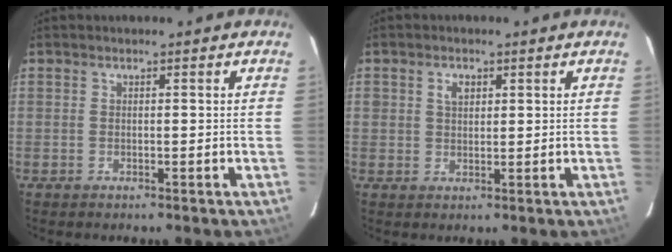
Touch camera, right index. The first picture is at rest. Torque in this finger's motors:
{"motor_torque": [0.02, 0.04, 0.05, 0.04]}